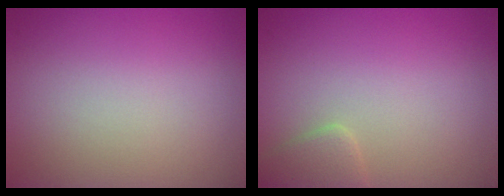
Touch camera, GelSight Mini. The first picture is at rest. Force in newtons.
{"total": 1.8, "press": 1.8, "slide": 0.1}